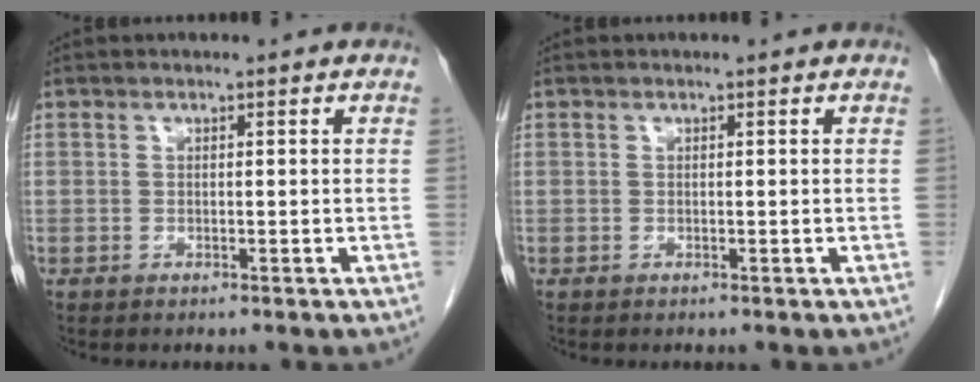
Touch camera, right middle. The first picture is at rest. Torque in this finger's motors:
{"motor_torque": [0.00, 0.00, 0.00, -0.01]}